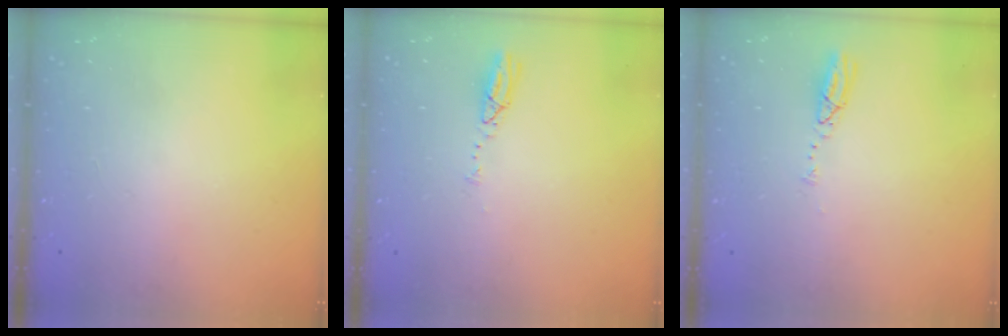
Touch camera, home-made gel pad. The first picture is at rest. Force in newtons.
{"total": 3.6, "press": 3.6, "slide": 0.2}
{"total": 3.7, "press": 3.7, "slide": 0.1}